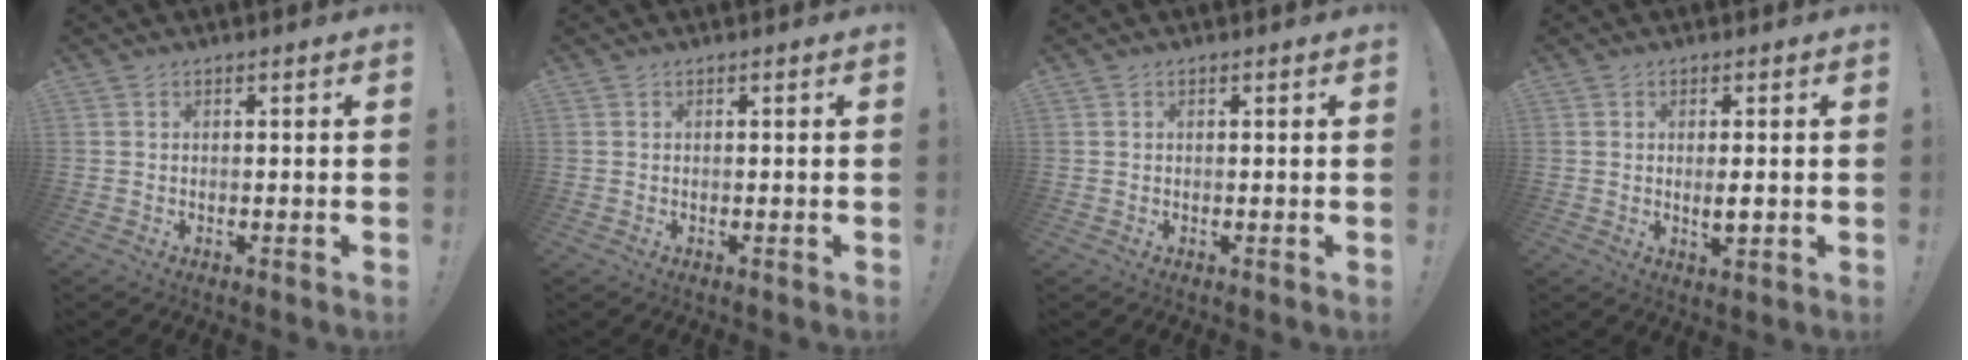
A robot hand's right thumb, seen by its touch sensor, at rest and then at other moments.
{"total": 0.0}
{"total": 0.0}
{"total": 3.2, "force": [-0.1, 0.8, 3.1], "torque": [-0.042, -0.006, -0.003]}